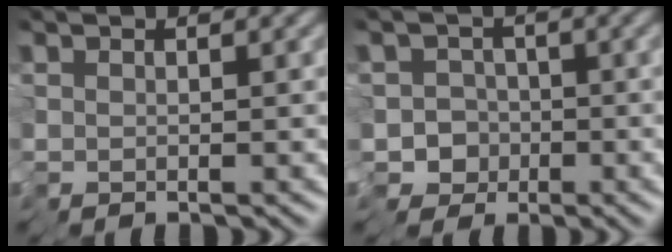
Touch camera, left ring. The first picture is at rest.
{"total": 5.5, "force": [-3.1, 4.2, 1.5], "torque": [-0.006, 0.009, -0.078]}